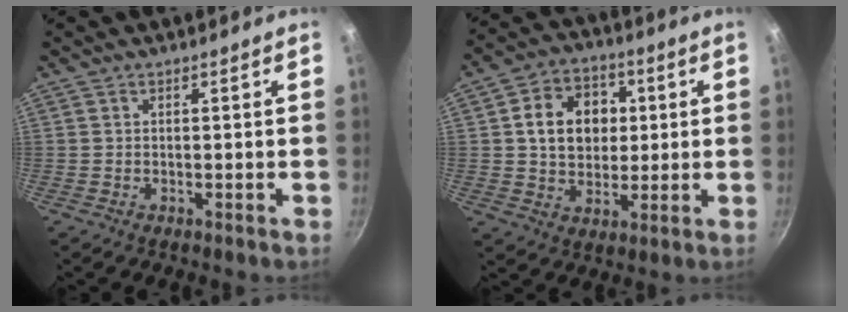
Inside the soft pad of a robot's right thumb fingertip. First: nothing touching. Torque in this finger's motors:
{"motor_torque": [-0.66, 1.05, 0.29, 0.02, 0.11]}